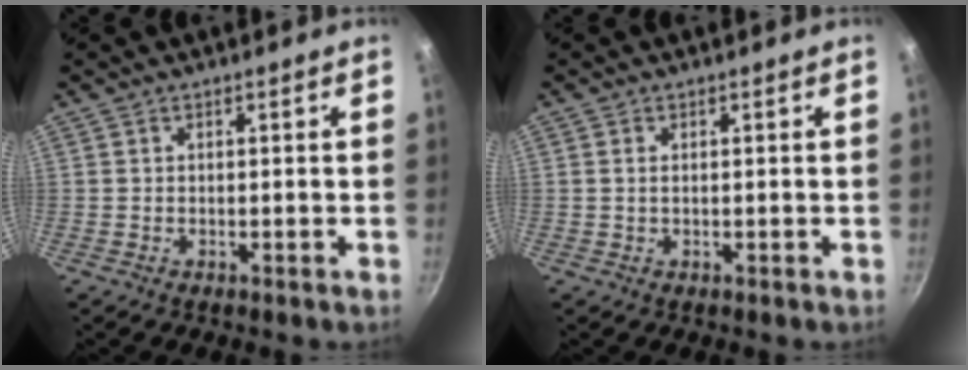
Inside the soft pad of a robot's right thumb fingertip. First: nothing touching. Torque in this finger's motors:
{"motor_torque": [-0.47, -0.25, -0.26, 0.02, -0.03]}